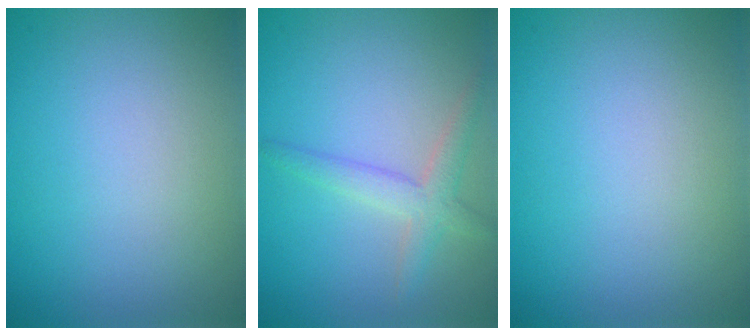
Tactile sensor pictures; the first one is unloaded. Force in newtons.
{"total": 2.6, "press": 2.6, "slide": 0.2}
{"total": 0.0}